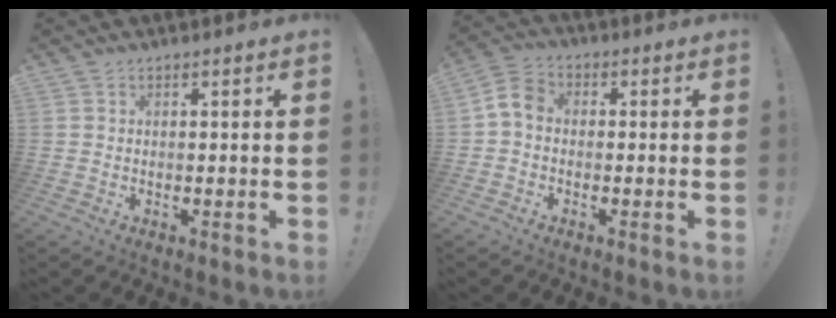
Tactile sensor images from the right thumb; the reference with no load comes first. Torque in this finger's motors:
{"motor_torque": [0.24, 0.04, 0.62, -0.13, -0.01]}